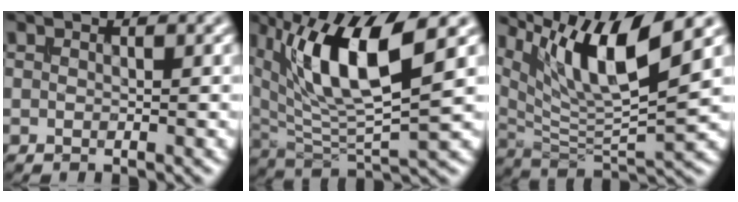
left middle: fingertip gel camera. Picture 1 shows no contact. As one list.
[{"total": 10.0, "force": [4.1, 3.0, 8.6], "torque": [-0.163, -0.004, 0.077]}, {"total": 11.2, "force": [6.6, 2.6, 8.6], "torque": [-0.158, 0.001, 0.124]}]